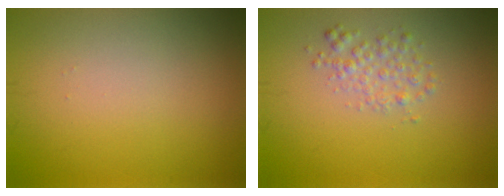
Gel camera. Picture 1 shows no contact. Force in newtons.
{"total": 2.0, "press": 2.0, "slide": 0.1}